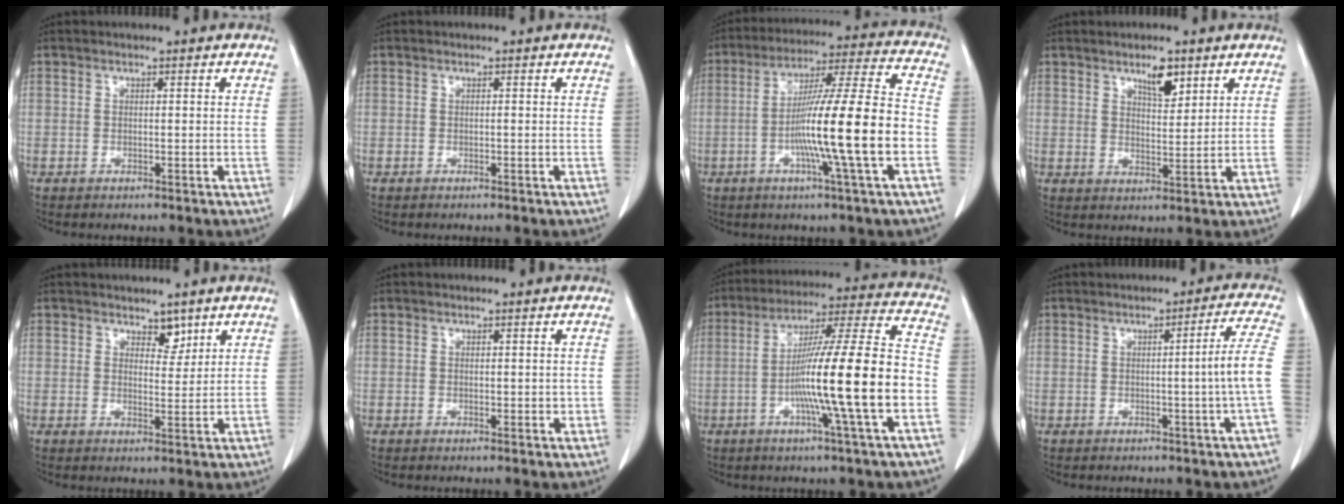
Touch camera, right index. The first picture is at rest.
{"total": 0.0}
{"total": 17.1, "force": [-4.1, -0.9, 16.5], "torque": [-0.280, 0.001, -0.078]}
{"total": 4.7, "force": [3.0, 1.5, 3.3], "torque": [-0.056, -0.002, 0.052]}
{"total": 2.9, "force": [2.1, 1.5, 1.3], "torque": [-0.013, -0.005, 0.035]}
{"total": 1.5, "force": [0.1, 0.8, 1.2], "torque": [-0.015, -0.002, 0.004]}
{"total": 18.4, "force": [-4.5, -0.8, 17.8], "torque": [-0.296, 0.001, -0.083]}
{"total": 6.2, "force": [-0.8, -1.7, 5.9], "torque": [-0.075, -0.003, -0.012]}